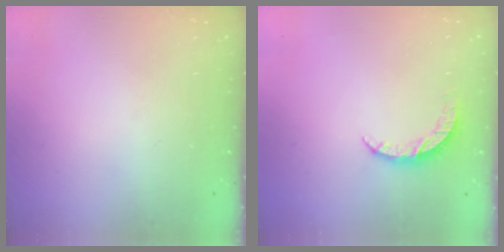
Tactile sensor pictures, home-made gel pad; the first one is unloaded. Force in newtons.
{"total": 5.2, "press": 5.1, "slide": 0.4}